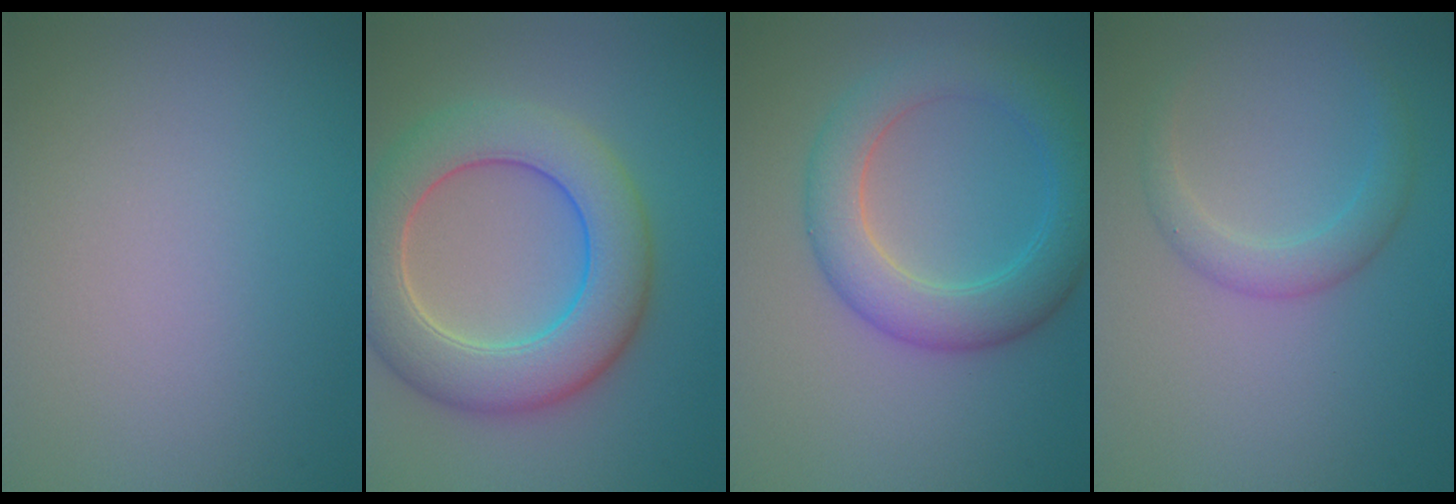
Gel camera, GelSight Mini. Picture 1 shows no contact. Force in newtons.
{"total": 8.4, "press": 8.4, "slide": 0.5}
{"total": 5.6, "press": 5.6, "slide": 0.4}
{"total": 2.2, "press": 2.2, "slide": 0.1}